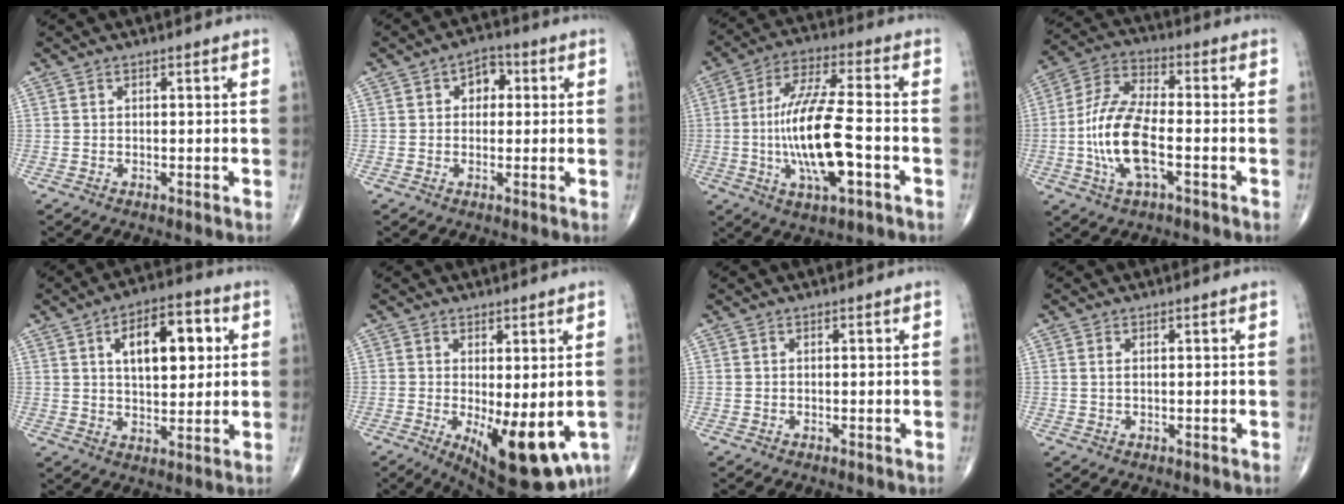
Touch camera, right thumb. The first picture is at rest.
{"total": 4.5, "force": [0.9, 3.4, 2.9], "torque": [-0.014, 0.008, 0.005]}
{"total": 16.6, "force": [-3.2, 4.9, 15.5], "torque": [-0.303, 0.019, -0.055]}
{"total": 13.7, "force": [-3.2, 5.5, 12.1], "torque": [-0.253, 0.024, -0.064]}
{"total": 12.9, "force": [3.7, 6.5, 10.5], "torque": [-0.125, 0.003, 0.056]}
{"total": 13.3, "force": [-3.5, 5.0, 11.9], "torque": [-0.158, -0.027, -0.034]}
{"total": 0.0}
{"total": 0.7, "force": [0.3, 0.3, 0.6], "torque": [-0.012, 0.003, 0.008]}